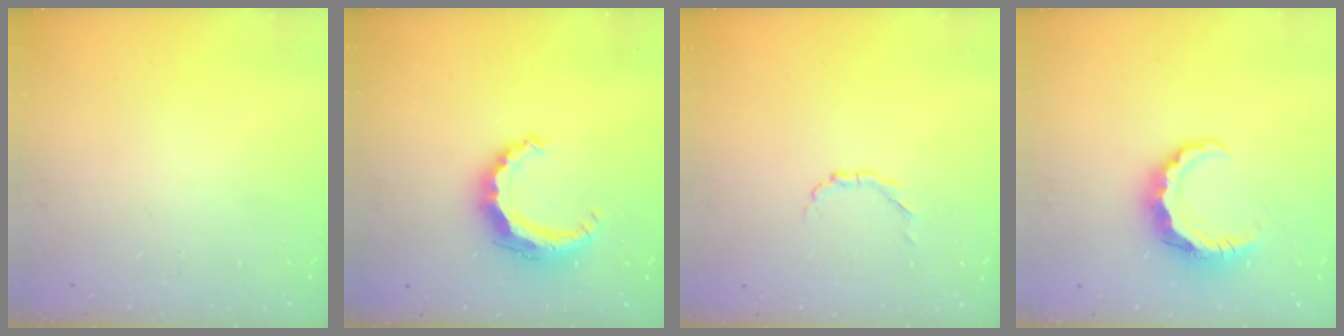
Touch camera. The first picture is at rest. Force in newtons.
{"total": 8.6, "press": 8.6, "slide": 1.0}
{"total": 2.1, "press": 2.0, "slide": 0.6}
{"total": 8.2, "press": 8.2, "slide": 1.1}